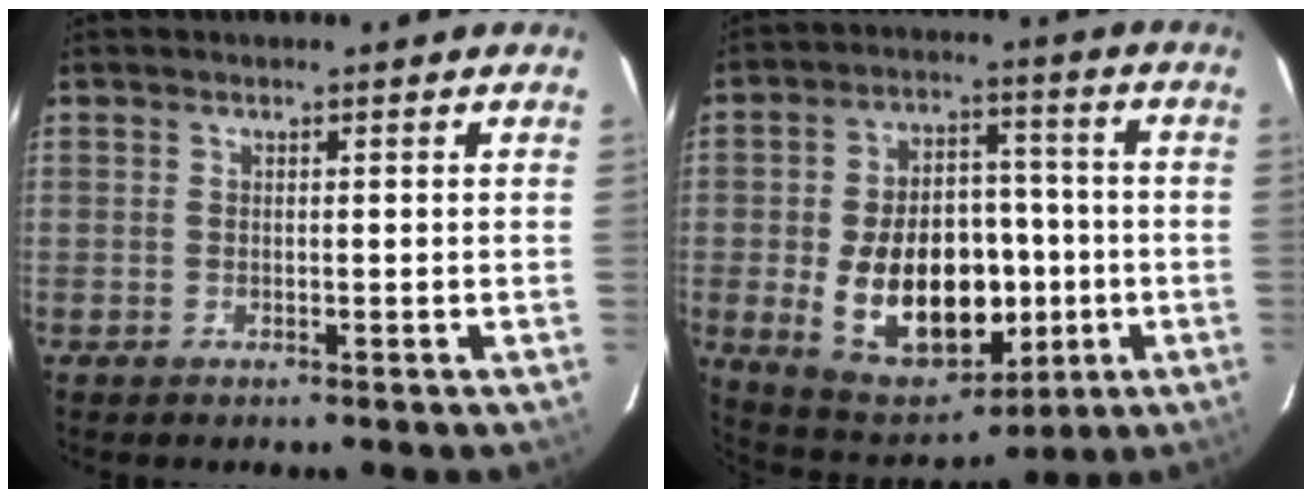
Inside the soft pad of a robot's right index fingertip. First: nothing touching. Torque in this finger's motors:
{"motor_torque": [1.29, -0.85, 0.65, 0.21]}